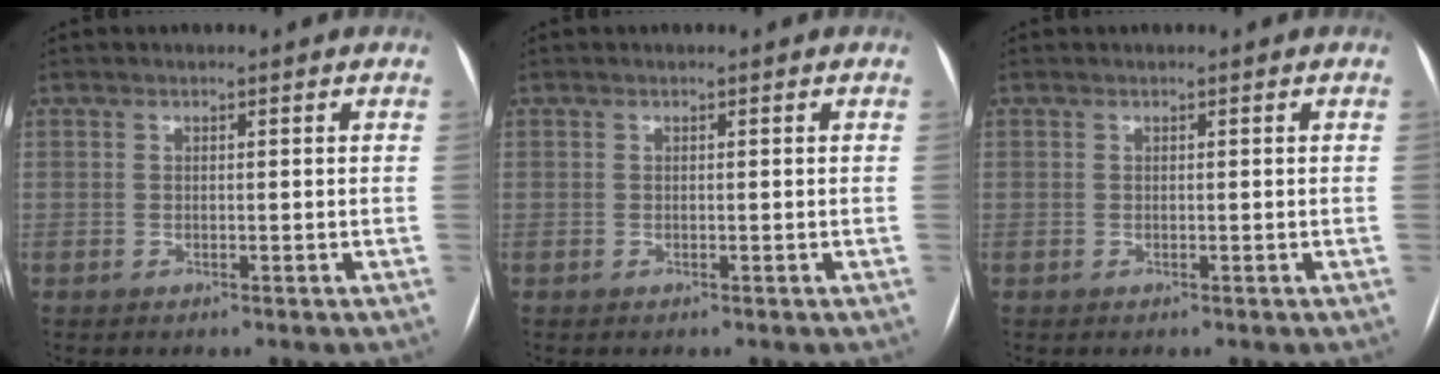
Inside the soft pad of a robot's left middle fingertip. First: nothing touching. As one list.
[{"total": 0.0}, {"total": 0.0}]